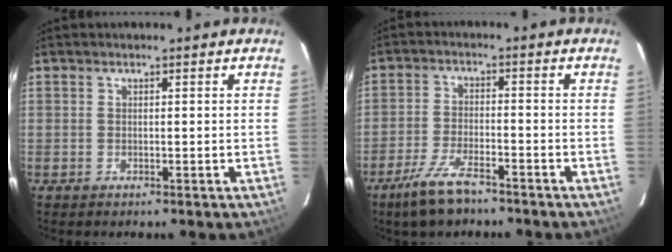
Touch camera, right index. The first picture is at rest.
{"total": 8.0, "force": [-5.9, 2.5, 4.8], "torque": [-0.118, -0.006, -0.110]}